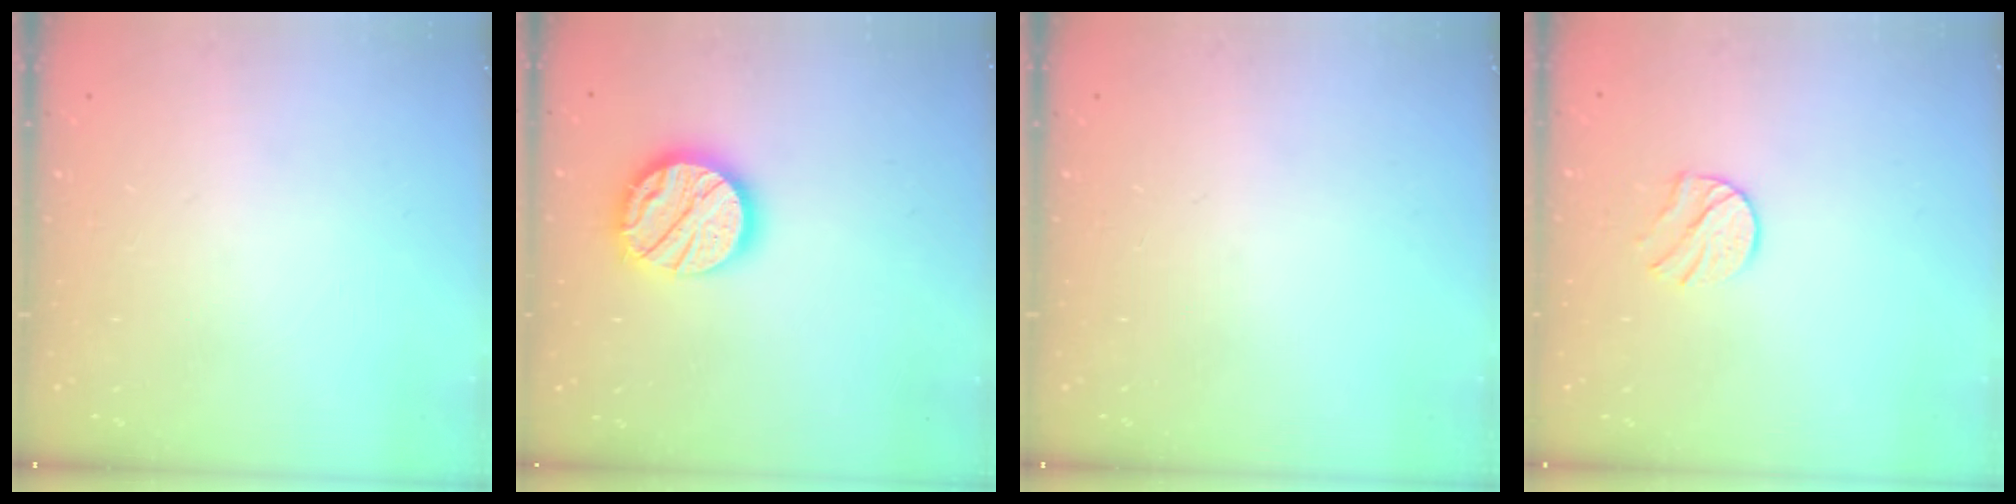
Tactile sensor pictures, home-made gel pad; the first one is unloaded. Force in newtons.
{"total": 15.6, "press": 15.5, "slide": 1.3}
{"total": 0.0}
{"total": 7.9, "press": 7.8, "slide": 0.6}